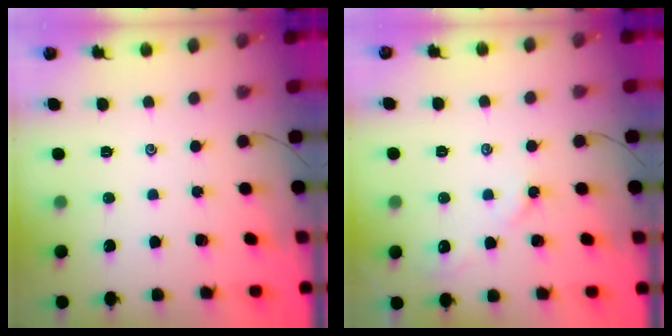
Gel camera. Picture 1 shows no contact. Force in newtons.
{"total": 2.4, "press": 2.4, "slide": 0.6}